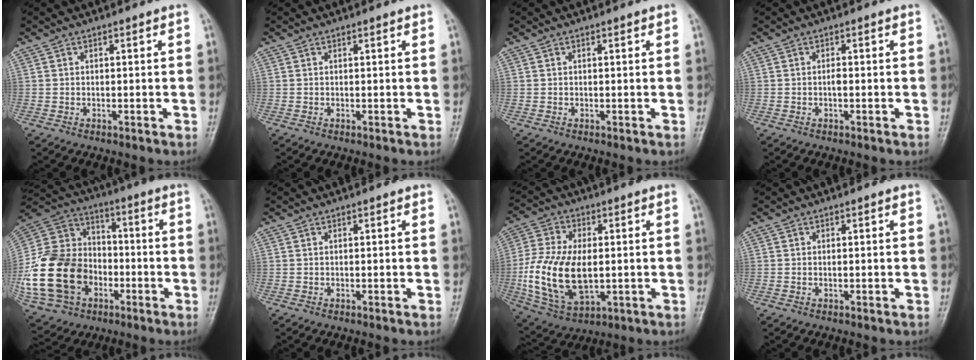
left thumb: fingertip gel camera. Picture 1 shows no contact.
{"total": 0.0}
{"total": 0.6, "force": [0.4, 0.3, 0.4], "torque": [-0.003, -0.002, 0.005]}
{"total": 0.8, "force": [-0.2, 0.3, 0.8], "torque": [-0.013, 0.000, -0.004]}
{"total": 23.1, "force": [-6.2, 18.0, 13.2], "torque": [-0.255, 0.049, -0.102]}
{"total": 0.0}
{"total": 16.8, "force": [-1.3, 9.7, 13.6], "torque": [-0.273, -0.007, -0.014]}
{"total": 0.0}